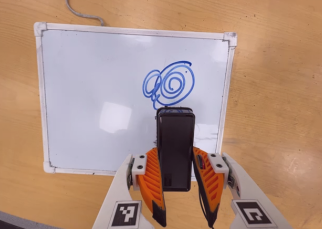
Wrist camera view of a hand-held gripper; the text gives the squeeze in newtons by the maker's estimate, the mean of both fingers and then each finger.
{"total": 5.0, "left": 3.4, "right": 6.7}